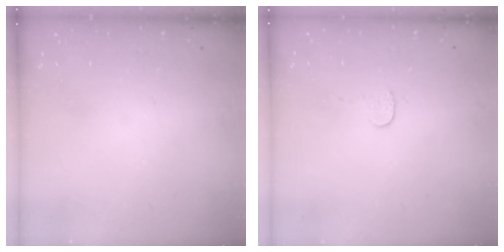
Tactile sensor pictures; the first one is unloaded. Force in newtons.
{"total": 3.4, "press": 3.4, "slide": 0.3}